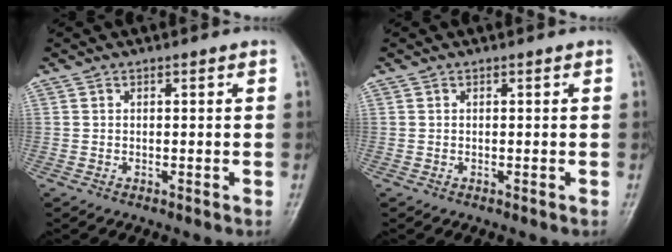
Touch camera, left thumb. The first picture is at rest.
{"total": 0.0}